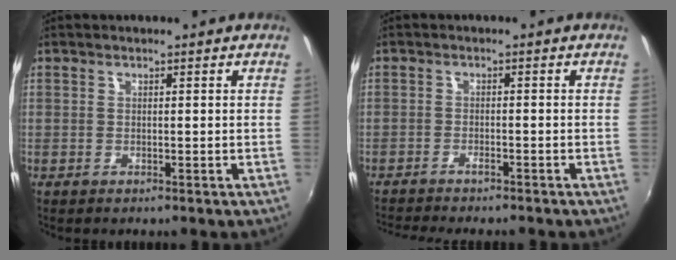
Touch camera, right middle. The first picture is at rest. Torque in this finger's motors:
{"motor_torque": [1.01, -1.13, 0.25, 0.08]}